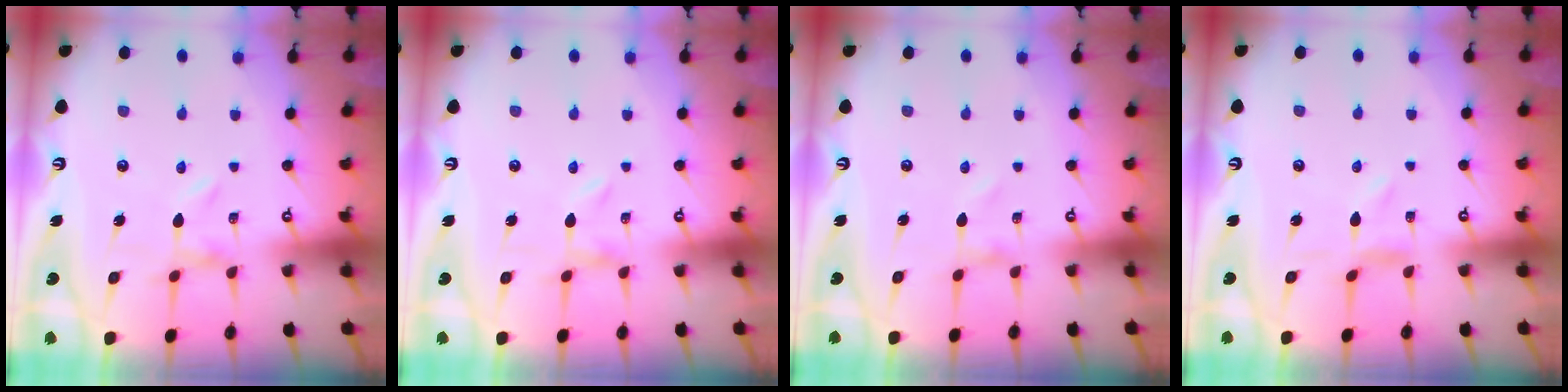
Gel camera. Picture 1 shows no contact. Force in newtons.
{"total": 0.0}
{"total": 0.0}
{"total": 0.5, "press": 0.5, "slide": 0.2}